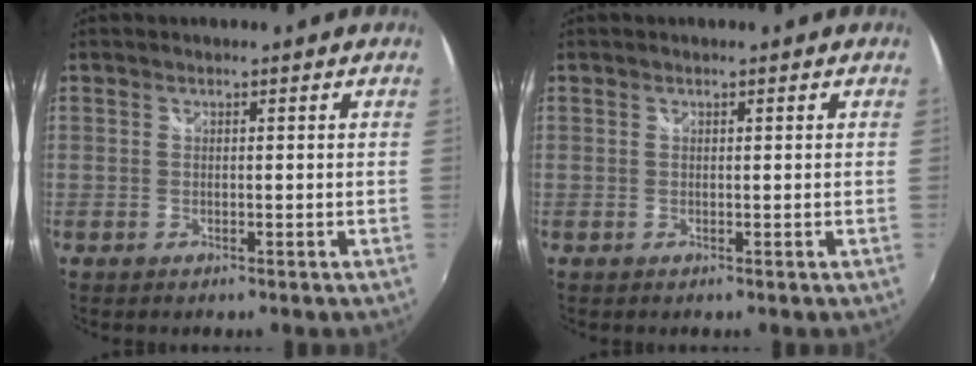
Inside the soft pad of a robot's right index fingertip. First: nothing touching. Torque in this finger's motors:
{"motor_torque": [0.02, 0.01, -0.02, 0.01]}